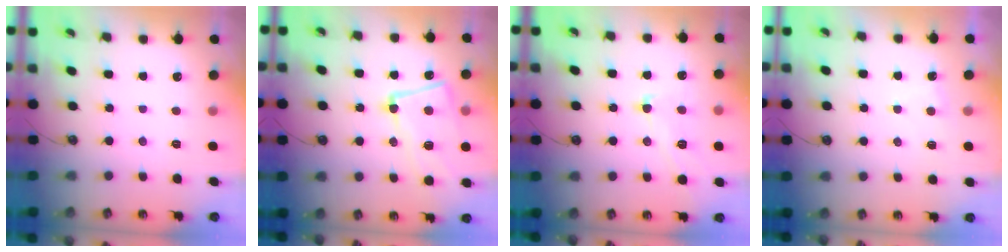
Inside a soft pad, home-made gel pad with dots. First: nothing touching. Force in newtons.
{"total": 7.6, "press": 7.3, "slide": 2.0}
{"total": 4.6, "press": 4.5, "slide": 0.7}
{"total": 1.2, "press": 1.1, "slide": 0.4}